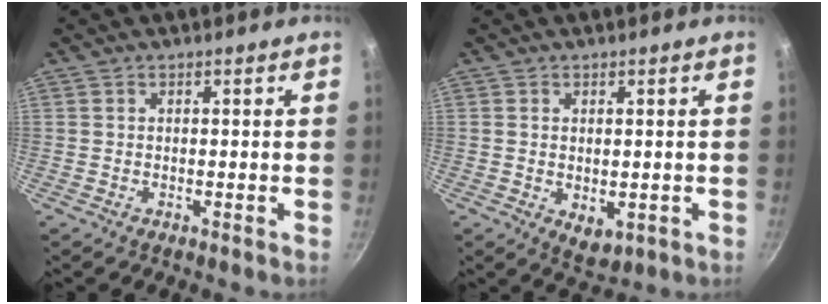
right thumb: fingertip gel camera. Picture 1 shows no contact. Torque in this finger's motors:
{"motor_torque": [-0.38, 0.32, -0.27, 0.24, 0.11]}